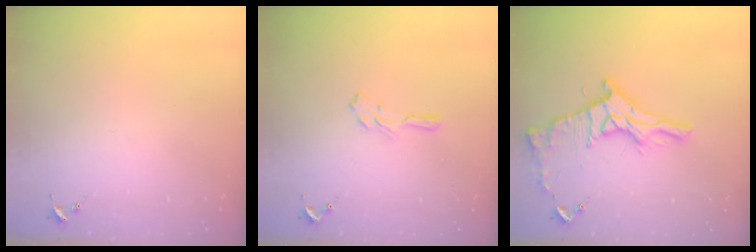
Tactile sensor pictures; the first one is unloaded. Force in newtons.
{"total": 4.7, "press": 4.7, "slide": 0.3}
{"total": 15.2, "press": 15.2, "slide": 0.6}